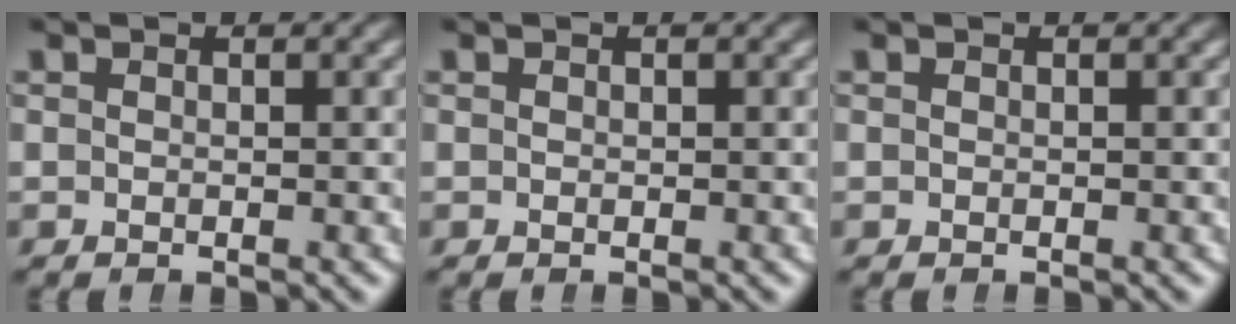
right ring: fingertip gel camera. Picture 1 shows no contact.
{"total": 0.0}
{"total": 0.0}